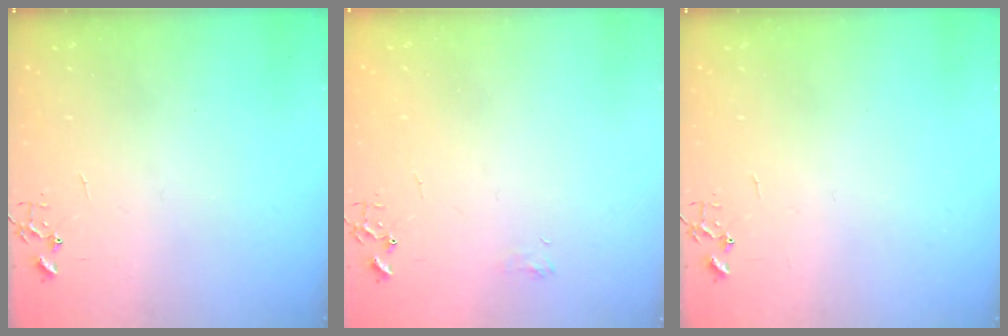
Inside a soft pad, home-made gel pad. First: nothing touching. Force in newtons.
{"total": 5.1, "press": 5.1, "slide": 0.6}
{"total": 0.0}